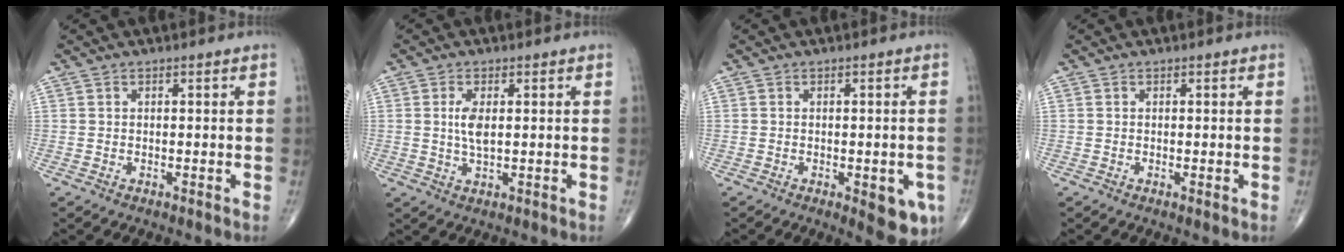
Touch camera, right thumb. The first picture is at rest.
{"total": 3.8, "force": [0.6, 1.5, 3.4], "torque": [-0.072, -0.009, 0.014]}
{"total": 7.0, "force": [-2.5, 2.7, 6.0], "torque": [-0.051, -0.005, -0.024]}
{"total": 0.6, "force": [-0.1, 0.1, 0.6], "torque": [-0.012, -0.003, -0.002]}